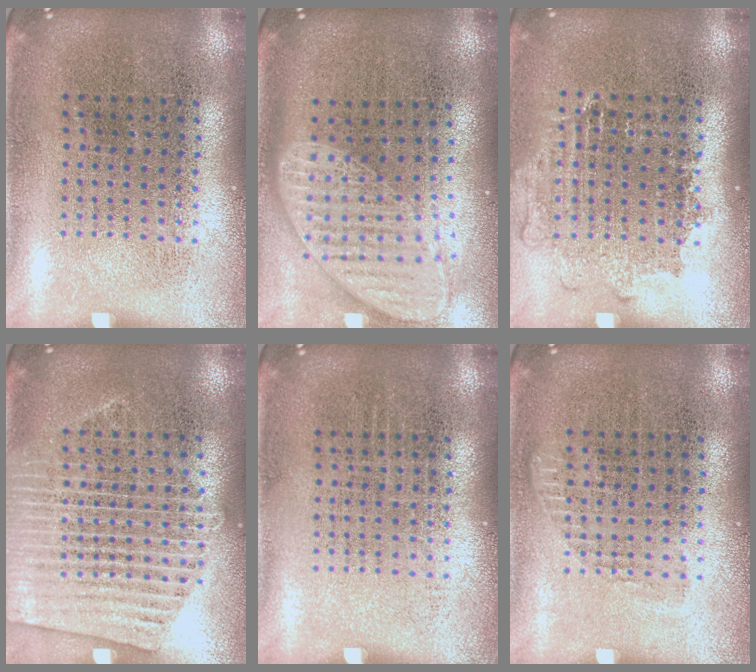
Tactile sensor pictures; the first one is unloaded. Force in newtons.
{"total": 2.0, "press": 1.5, "slide": 1.2}
{"total": 1.1, "press": 1.0, "slide": 0.5}
{"total": 1.7, "press": 1.6, "slide": 0.4}
{"total": 0.0}
{"total": 0.7, "press": 0.7, "slide": 0.3}